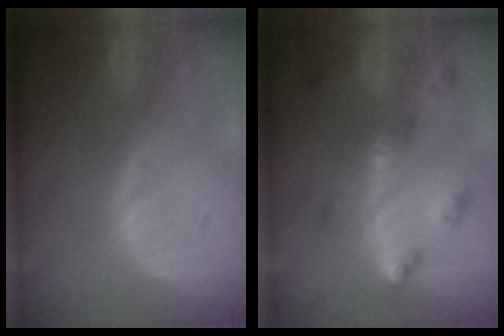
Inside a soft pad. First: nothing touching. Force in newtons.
{"total": 6.5, "press": 5.9, "slide": 2.7}